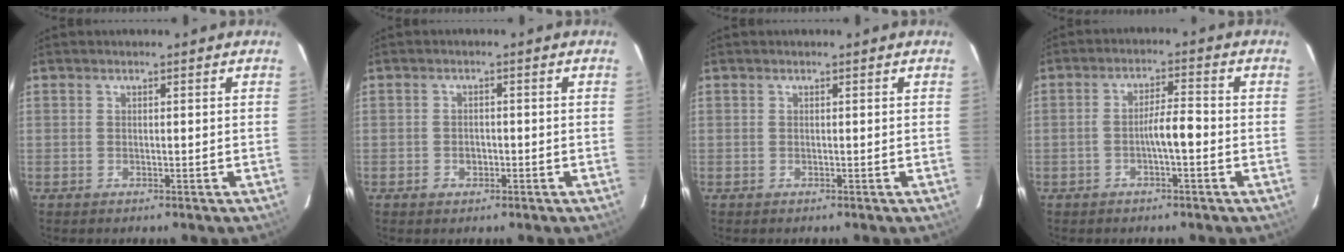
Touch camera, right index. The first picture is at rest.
{"total": 1.7, "force": [-0.7, 1.3, 0.8], "torque": [-0.011, 0.005, -0.006]}
{"total": 0.0}
{"total": 4.4, "force": [-1.3, 0.6, 4.2], "torque": [-0.070, 0.013, -0.021]}